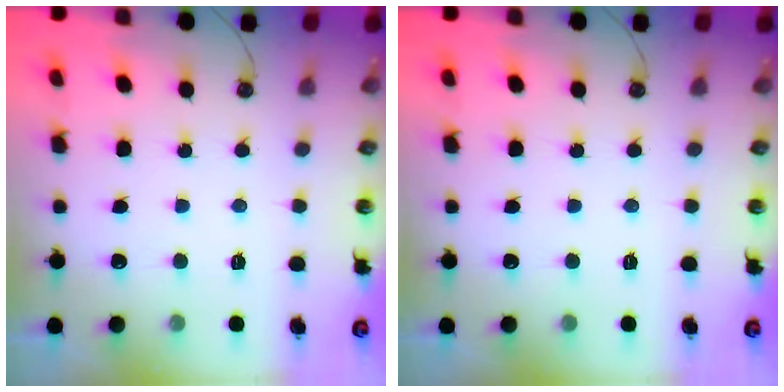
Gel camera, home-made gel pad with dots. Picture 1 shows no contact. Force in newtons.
{"total": 0.0}